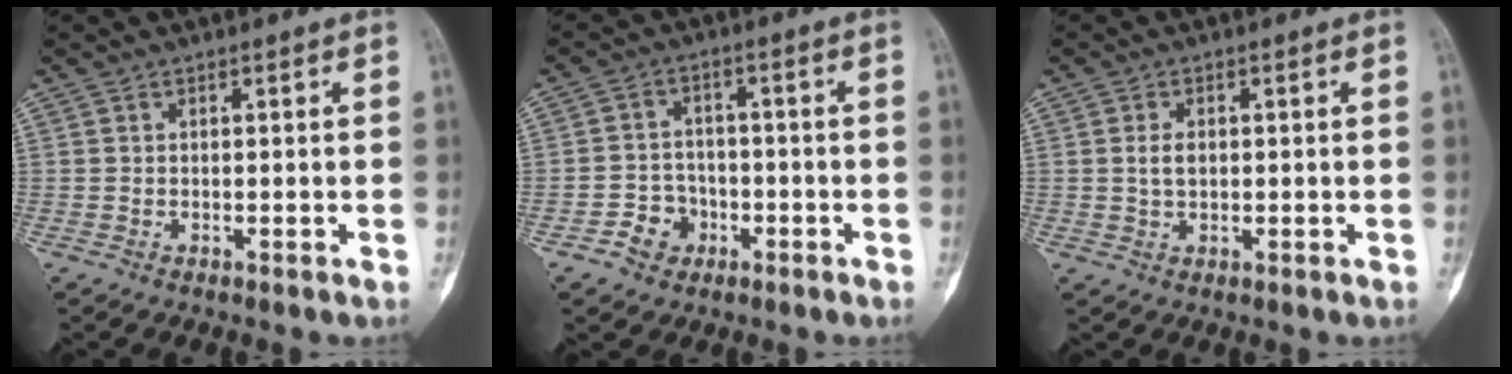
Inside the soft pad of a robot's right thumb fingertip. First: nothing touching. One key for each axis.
{"total": 5.5, "fx": -2.7, "fy": 4.6, "fz": 1.4, "tx": 0.010, "ty": 0.022, "tz": -0.044}
{"total": 2.6, "fx": 0.2, "fy": 1.7, "fz": 2.0, "tx": -0.033, "ty": 0.001, "tz": 0.004}